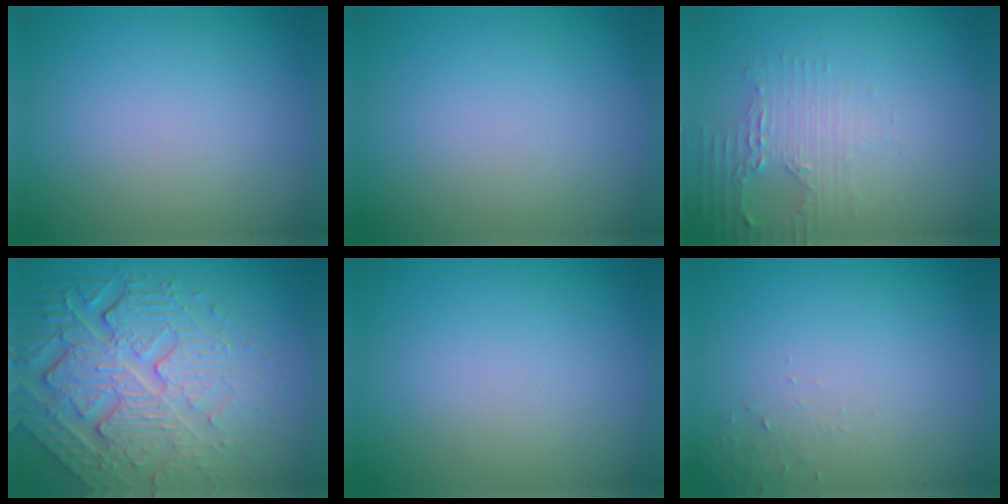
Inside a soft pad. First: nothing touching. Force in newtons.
{"total": 0.0}
{"total": 2.4, "press": 2.3, "slide": 0.9}
{"total": 8.1, "press": 5.7, "slide": 5.8}
{"total": 0.0}
{"total": 1.0, "press": 0.9, "slide": 0.1}